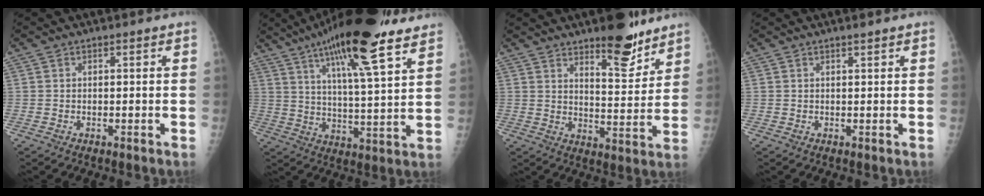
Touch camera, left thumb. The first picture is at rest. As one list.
[{"total": 21.7, "force": [13.7, 4.5, 16.2], "torque": [-0.254, -0.035, 0.219]}, {"total": 11.5, "force": [8.5, 3.7, 6.8], "torque": [-0.071, -0.065, 0.132]}, {"total": 1.1, "force": [0.9, 0.0, 0.7], "torque": [-0.009, -0.005, 0.016]}]